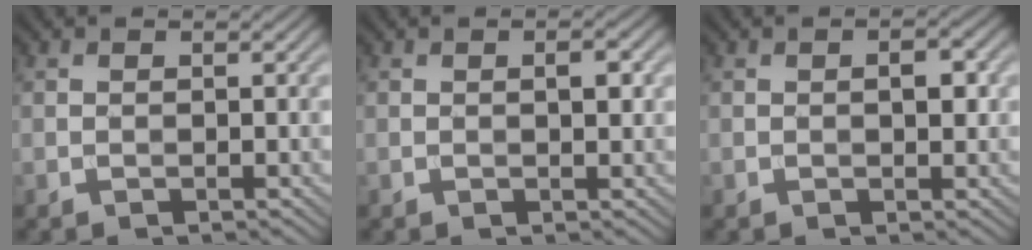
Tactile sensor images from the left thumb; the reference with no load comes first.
{"total": 1.7, "force": [0.2, 0.6, 1.5], "torque": [-0.020, 0.002, 0.002]}
{"total": 2.2, "force": [0.2, 1.0, 1.9], "torque": [-0.025, 0.002, 0.002]}